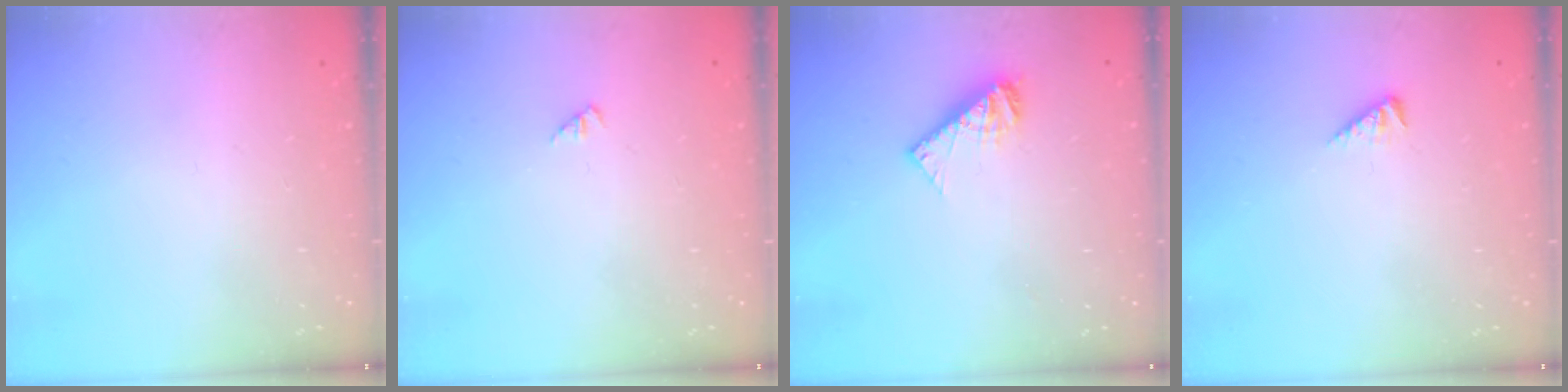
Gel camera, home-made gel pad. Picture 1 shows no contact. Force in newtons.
{"total": 1.2, "press": 1.2, "slide": 0.2}
{"total": 7.8, "press": 7.7, "slide": 0.6}
{"total": 2.4, "press": 2.3, "slide": 0.5}